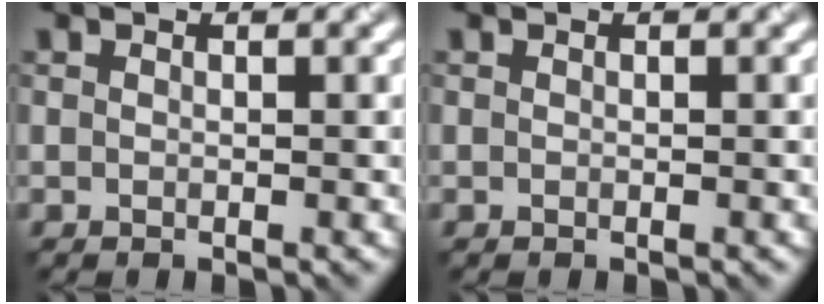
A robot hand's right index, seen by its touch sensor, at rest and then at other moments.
{"total": 0.0}